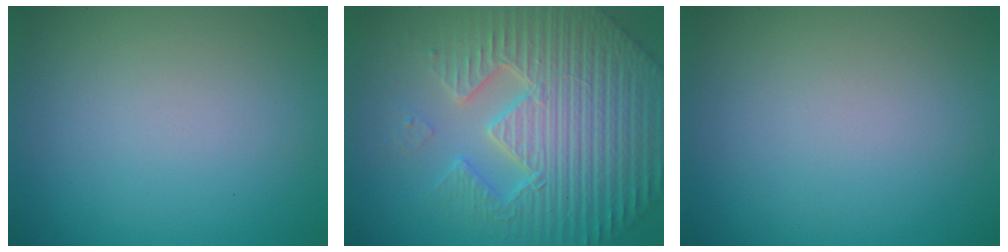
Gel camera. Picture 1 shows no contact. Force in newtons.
{"total": 7.7, "press": 7.4, "slide": 2.1}
{"total": 0.0}